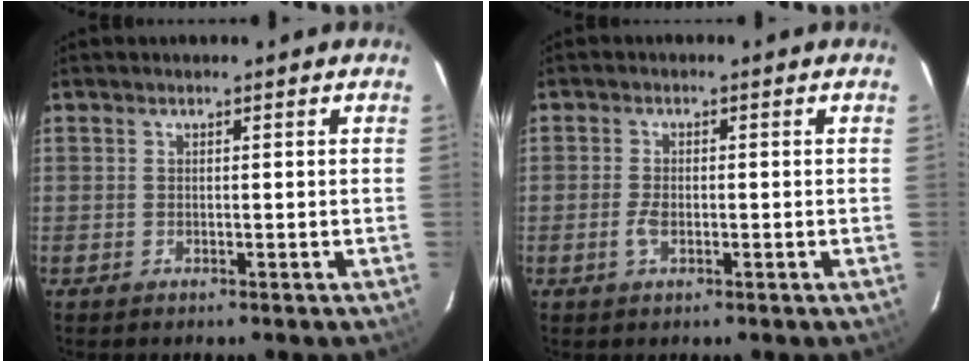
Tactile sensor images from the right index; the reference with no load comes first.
{"total": 2.6, "force": [-0.8, 1.3, 2.0], "torque": [-0.045, -0.001, -0.015]}